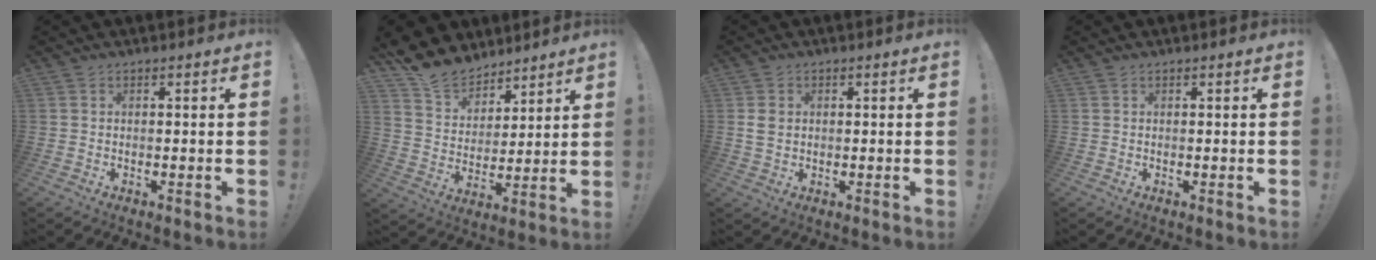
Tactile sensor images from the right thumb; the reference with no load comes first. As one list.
[{"total": 12.9, "force": [11.0, 6.5, 2.2], "torque": [-0.056, -0.087, 0.214]}, {"total": 3.0, "force": [0.6, 2.3, 1.7], "torque": [-0.017, -0.002, 0.010]}, {"total": 0.0}]